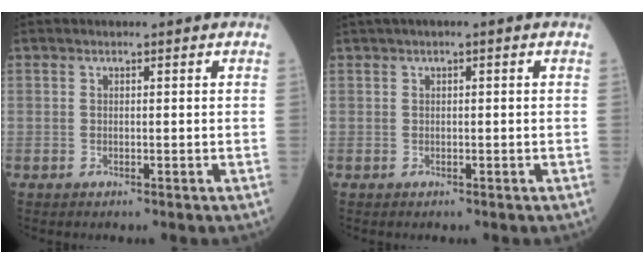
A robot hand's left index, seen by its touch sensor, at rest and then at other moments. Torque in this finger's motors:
{"motor_torque": [0.54, -0.88, 0.33, 0.10]}